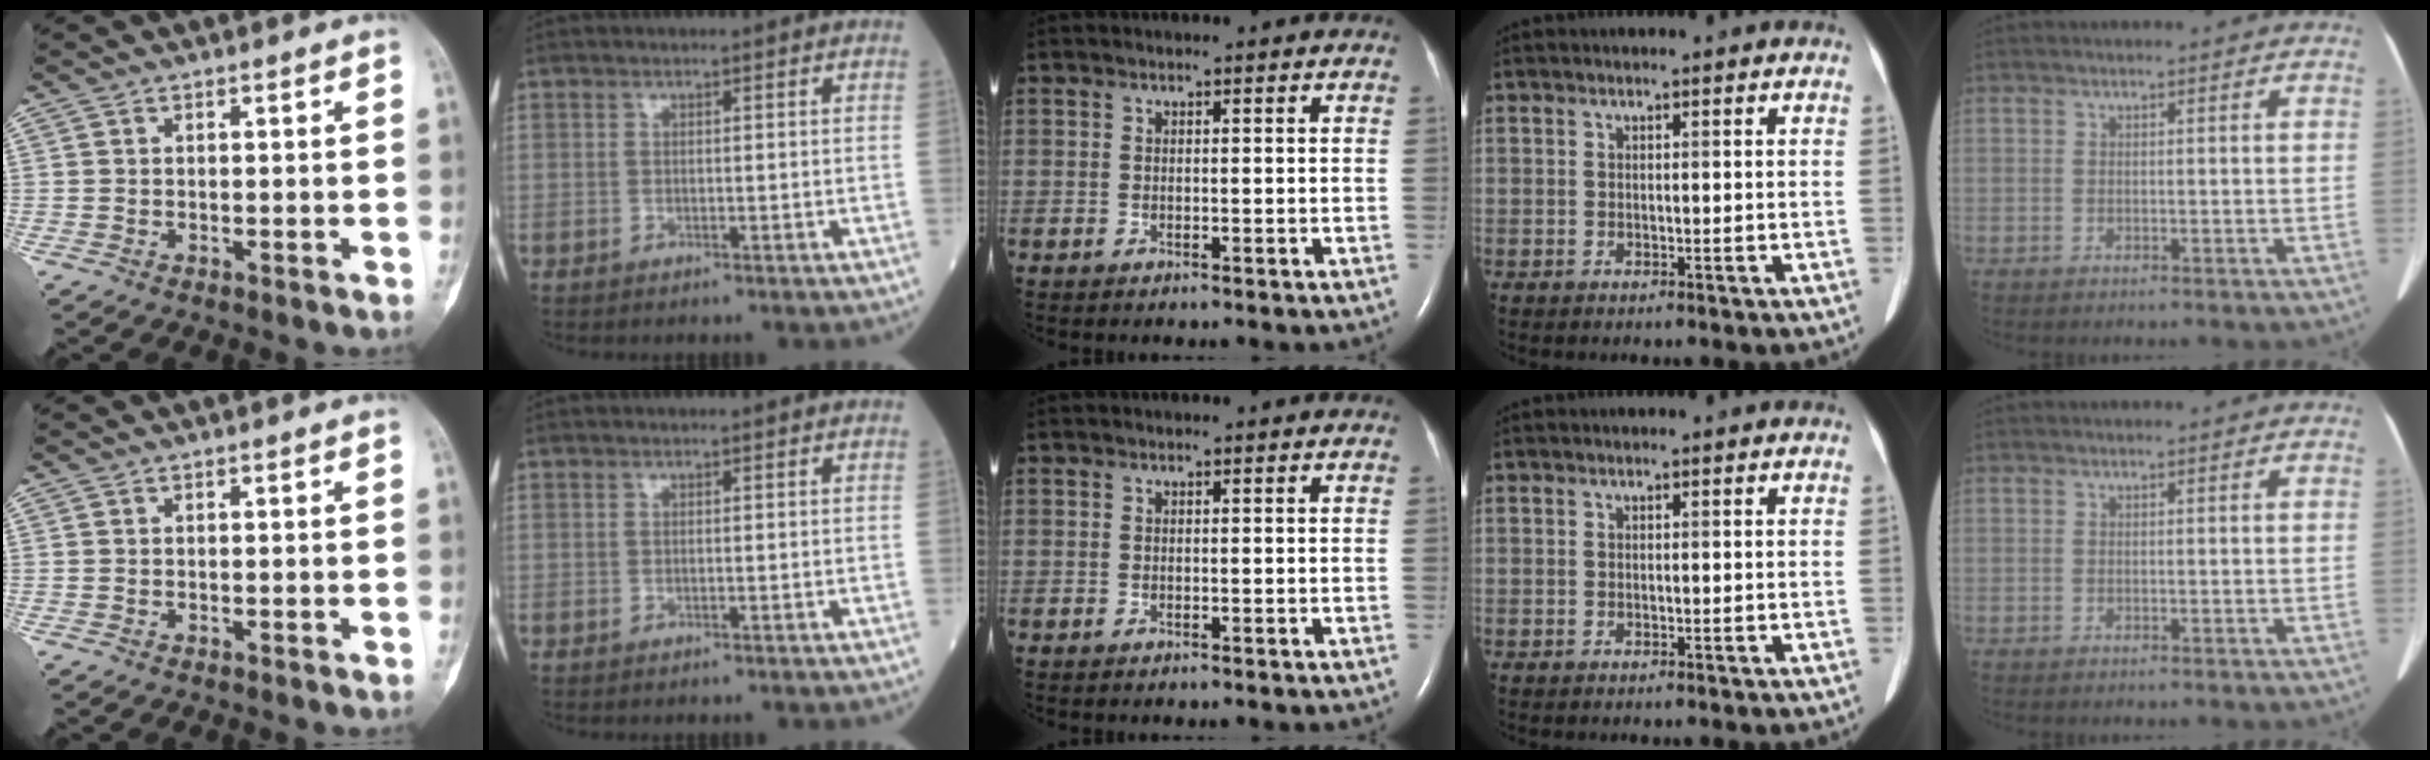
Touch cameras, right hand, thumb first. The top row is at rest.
{}